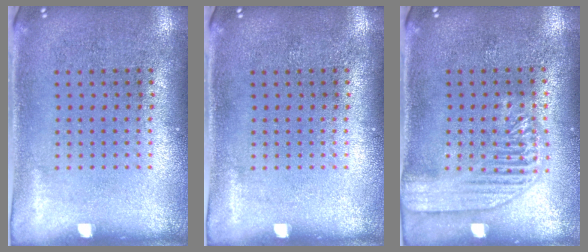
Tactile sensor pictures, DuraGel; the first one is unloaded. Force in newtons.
{"total": 0.0}
{"total": 1.8, "press": 1.8, "slide": 0.4}